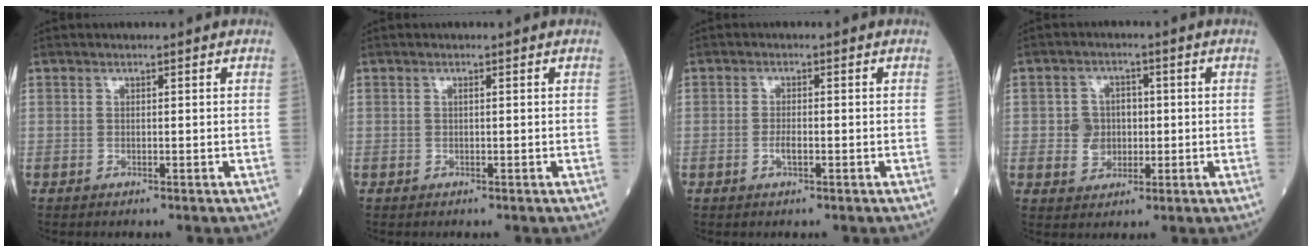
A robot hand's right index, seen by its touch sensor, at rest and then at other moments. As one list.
[{"total": 0.0}, {"total": 1.7, "force": [-0.6, 0.4, 1.5], "torque": [-0.026, 0.001, -0.010]}, {"total": 4.6, "force": [-0.1, 4.1, 2.1], "torque": [-0.036, 0.010, 0.001]}]